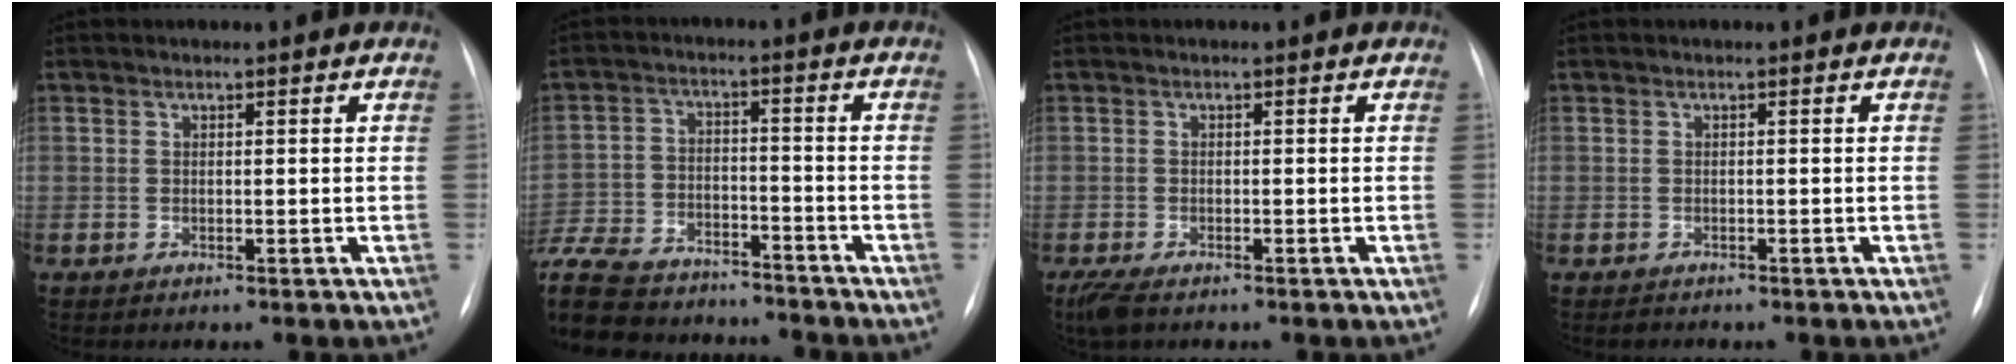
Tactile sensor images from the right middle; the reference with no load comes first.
{"total": 24.7, "force": [-20.7, 8.9, 10.1], "torque": [-0.299, -0.034, -0.323]}
{"total": 4.0, "force": [-2.8, 1.5, 2.4], "torque": [-0.053, -0.012, -0.047]}
{"total": 0.9, "force": [-0.8, 0.4, 0.1], "torque": [-0.006, -0.001, -0.011]}